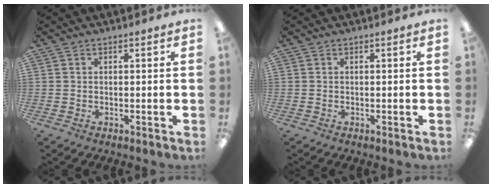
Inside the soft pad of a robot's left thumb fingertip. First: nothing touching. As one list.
[{"total": 0.0}]